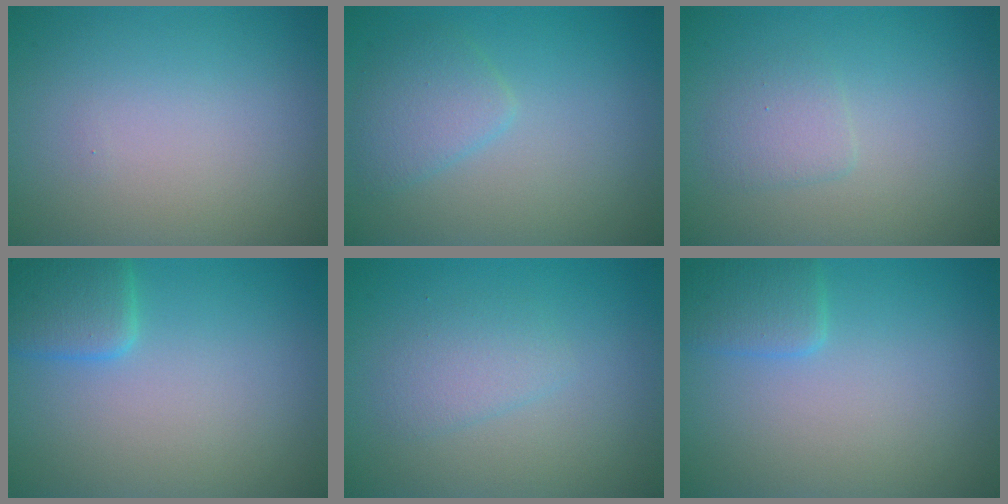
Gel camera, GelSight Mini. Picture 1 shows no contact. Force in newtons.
{"total": 2.4, "press": 2.4, "slide": 0.1}
{"total": 1.6, "press": 1.6, "slide": 0.1}
{"total": 3.2, "press": 3.1, "slide": 0.2}
{"total": 1.8, "press": 1.8, "slide": 0.1}
{"total": 2.1, "press": 2.1, "slide": 0.1}